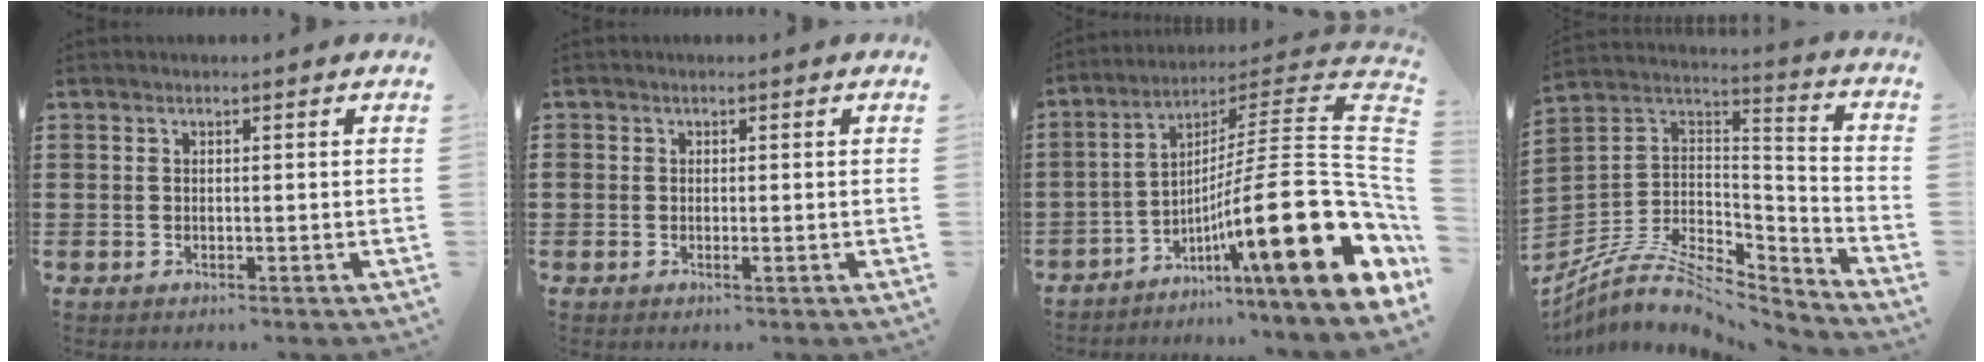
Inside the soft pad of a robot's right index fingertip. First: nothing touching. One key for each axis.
{"total": 0.6, "fx": -0.3, "fy": 0.4, "fz": 0.4, "tx": -0.008, "ty": -0.003, "tz": -0.004}
{"total": 21.6, "fx": -6.7, "fy": 4.0, "fz": 20.1, "tx": -0.330, "ty": -0.027, "tz": -0.119}
{"total": 7.9, "fx": -6.2, "fy": 3.3, "fz": 3.6, "tx": -0.083, "ty": 0.001, "tz": -0.121}